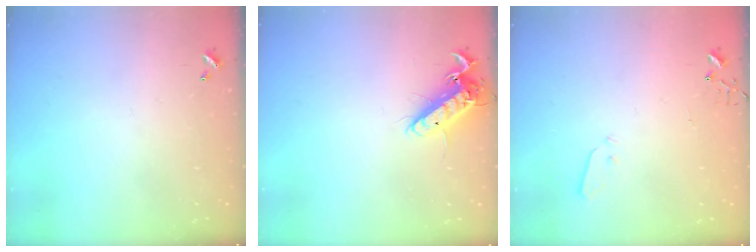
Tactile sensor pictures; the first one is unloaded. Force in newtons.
{"total": 13.0, "press": 12.8, "slide": 2.2}
{"total": 3.0, "press": 2.9, "slide": 0.7}